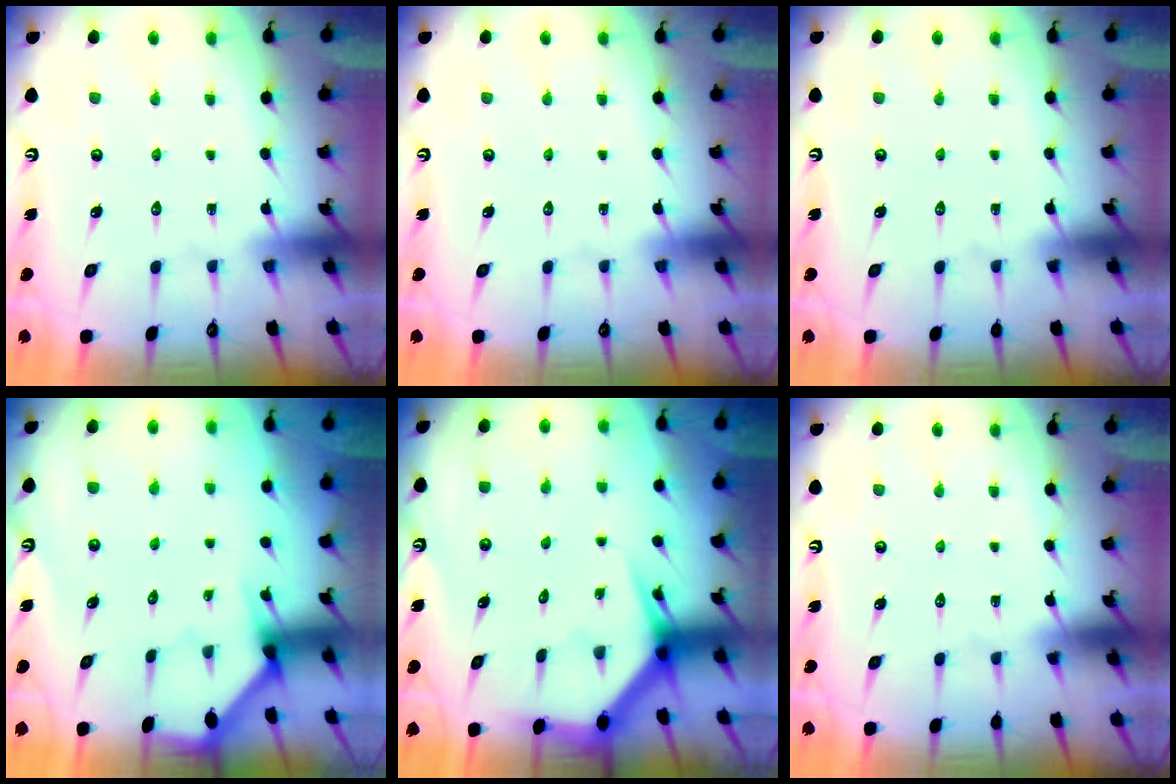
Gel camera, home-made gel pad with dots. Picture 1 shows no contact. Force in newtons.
{"total": 0.0}
{"total": 0.0}
{"total": 2.4, "press": 2.3, "slide": 0.3}
{"total": 3.9, "press": 3.8, "slide": 0.2}
{"total": 0.0}